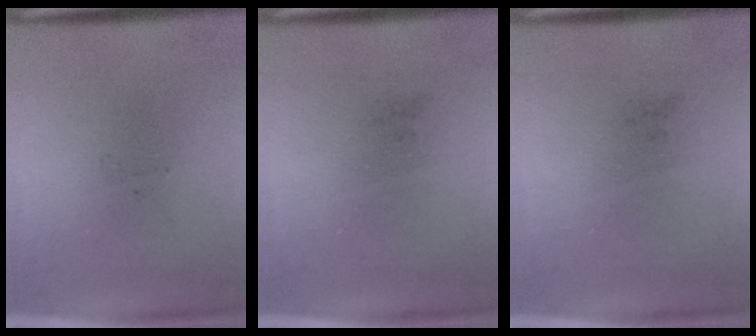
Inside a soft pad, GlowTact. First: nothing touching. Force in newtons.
{"total": 0.0}
{"total": 0.0}